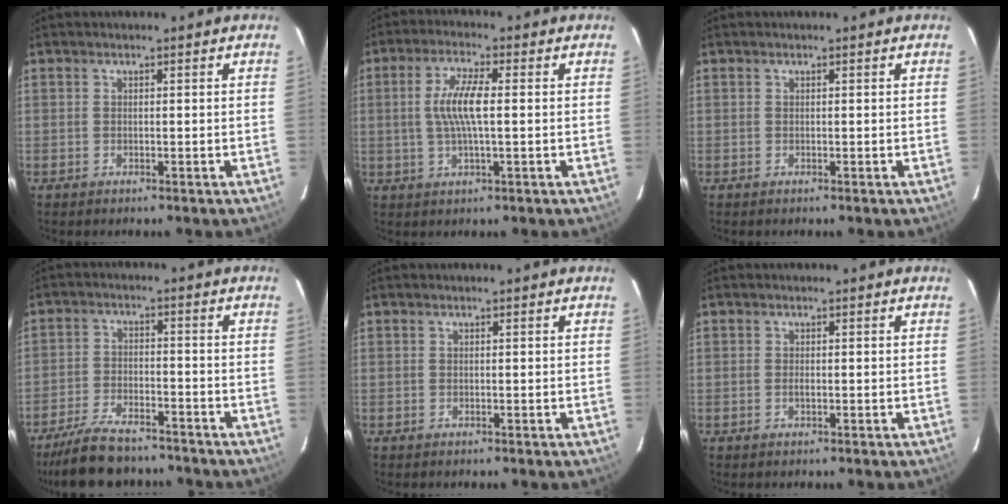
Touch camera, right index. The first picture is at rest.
{"total": 7.2, "force": [0.3, 1.4, 7.1], "torque": [-0.136, 0.003, 0.007]}
{"total": 0.0}
{"total": 13.0, "force": [-11.1, 4.2, 5.4], "torque": [-0.128, -0.005, -0.179]}
{"total": 0.0}
{"total": 0.7, "force": [-0.2, 0.3, 0.6], "torque": [-0.010, -0.001, -0.004]}